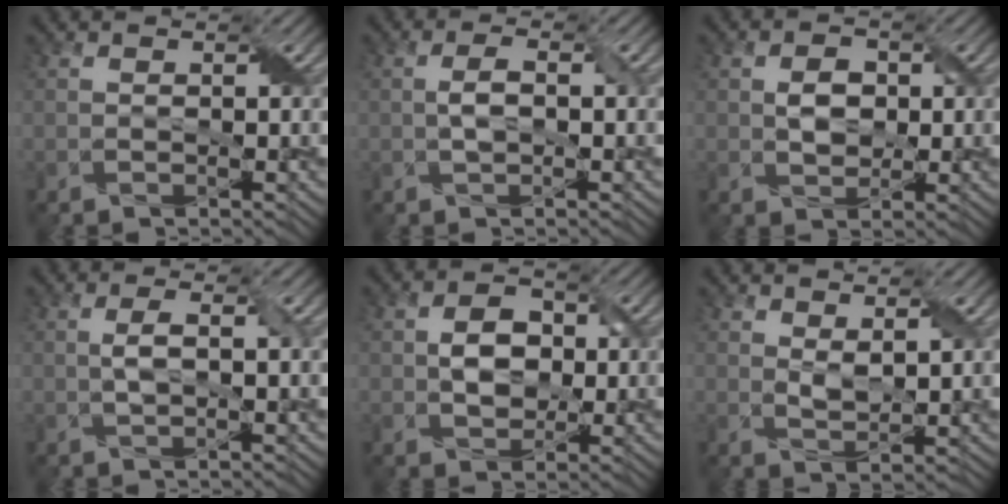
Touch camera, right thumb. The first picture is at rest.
{"total": 2.4, "force": [-0.1, 1.0, 2.1], "torque": [-0.048, 0.004, -0.001]}
{"total": 3.2, "force": [0.3, 2.4, 2.2], "torque": [-0.048, 0.001, 0.003]}
{"total": 2.1, "force": [0.1, 0.5, 2.0], "torque": [-0.046, 0.006, 0.003]}
{"total": 4.3, "force": [0.0, 3.2, 2.9], "torque": [-0.056, 0.002, -0.004]}
{"total": 2.0, "force": [1.3, 0.7, 1.3], "torque": [-0.033, -0.004, 0.029]}